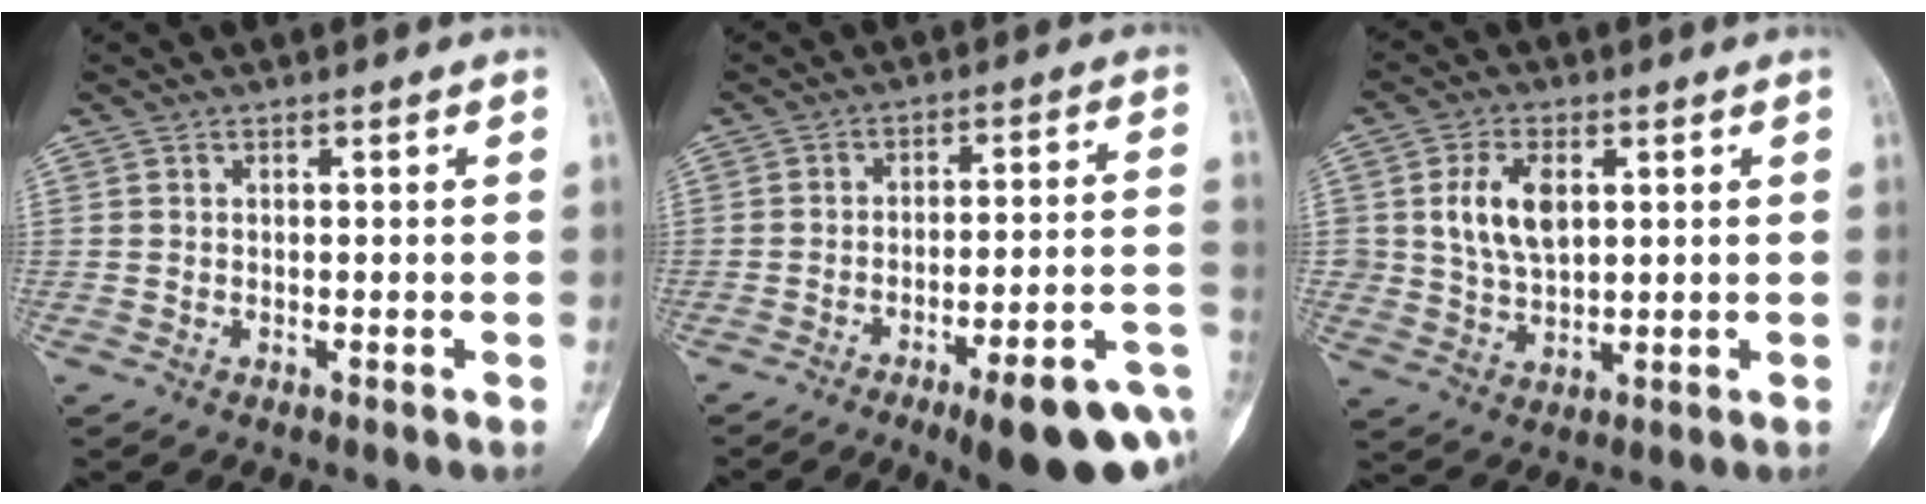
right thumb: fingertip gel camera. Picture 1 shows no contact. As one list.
[{"total": 17.2, "force": [-8.8, 3.8, 14.3], "torque": [-0.145, 0.049, -0.115]}, {"total": 8.6, "force": [2.2, 5.4, 6.3], "torque": [-0.107, -0.006, 0.048]}]